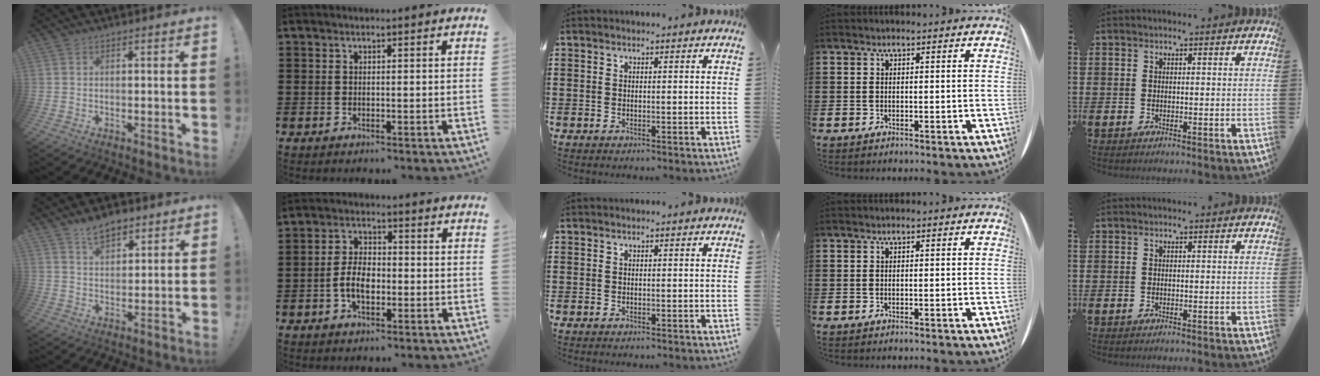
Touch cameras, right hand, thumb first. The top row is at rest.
{"thumb": {"total": 7.0, "force": [5.3, 3.4, 3.1], "torque": [-0.049, -0.027, 0.097]}, "index": {"total": 5.4, "force": [-1.5, 2.9, 4.3], "torque": [-0.103, -0.002, -0.034]}}